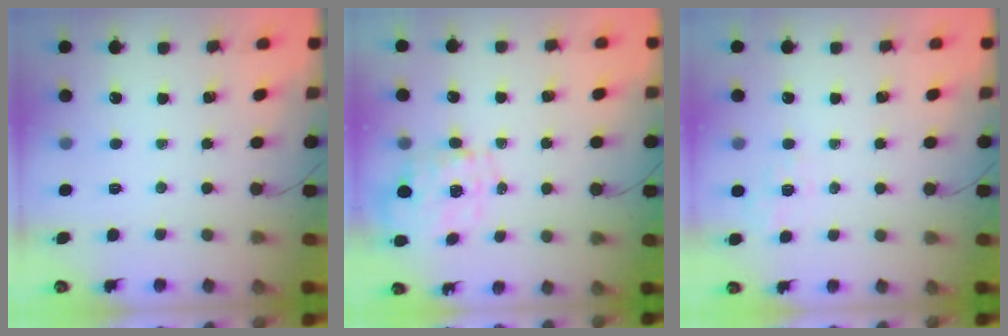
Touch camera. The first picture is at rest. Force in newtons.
{"total": 1.3, "press": 1.2, "slide": 0.5}
{"total": 1.6, "press": 0.1, "slide": 1.6}